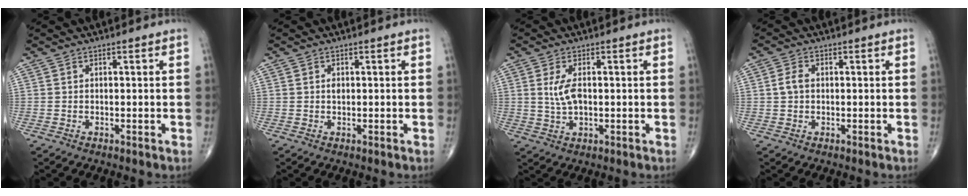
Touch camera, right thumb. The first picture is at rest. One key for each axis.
{"total": 1.0, "fx": 0.2, "fy": 0.6, "fz": 0.7, "tx": -0.012, "ty": 0.001, "tz": 0.003}
{"total": 4.8, "fx": 0.5, "fy": 2.3, "fz": 4.2, "tx": -0.087, "ty": -0.004, "tz": 0.013}
{"total": 2.8, "fx": 0.2, "fy": 2.0, "fz": 1.9, "tx": -0.039, "ty": 0.008, "tz": 0.002}